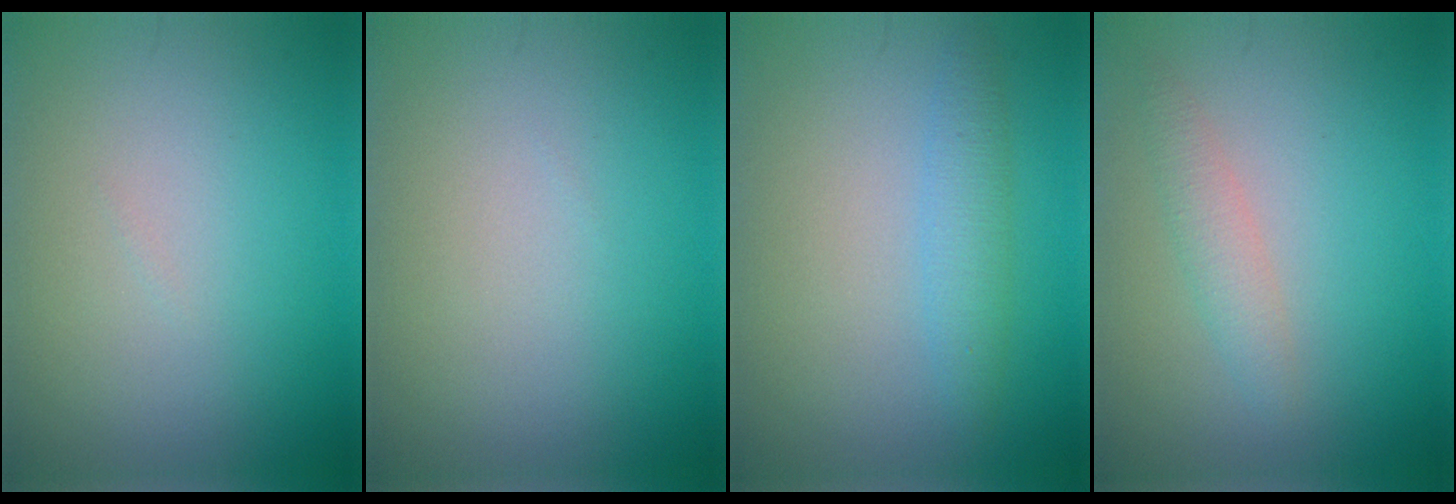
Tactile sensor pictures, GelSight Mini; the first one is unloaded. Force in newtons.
{"total": 0.0}
{"total": 2.2, "press": 2.2, "slide": 0.2}
{"total": 1.9, "press": 1.9, "slide": 0.1}